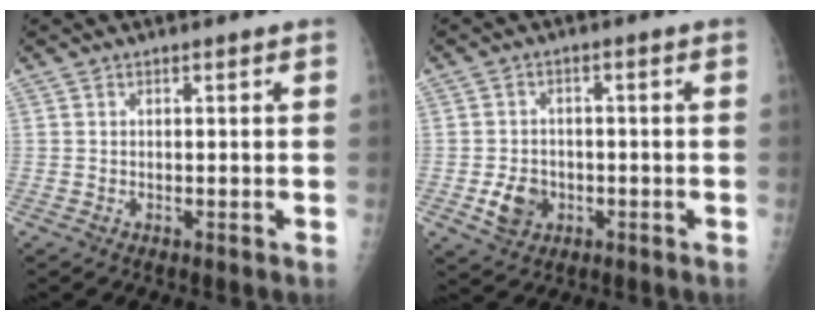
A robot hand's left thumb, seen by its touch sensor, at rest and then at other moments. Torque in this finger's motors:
{"motor_torque": [-0.20, 0.34, 0.14, 0.06, -0.02]}